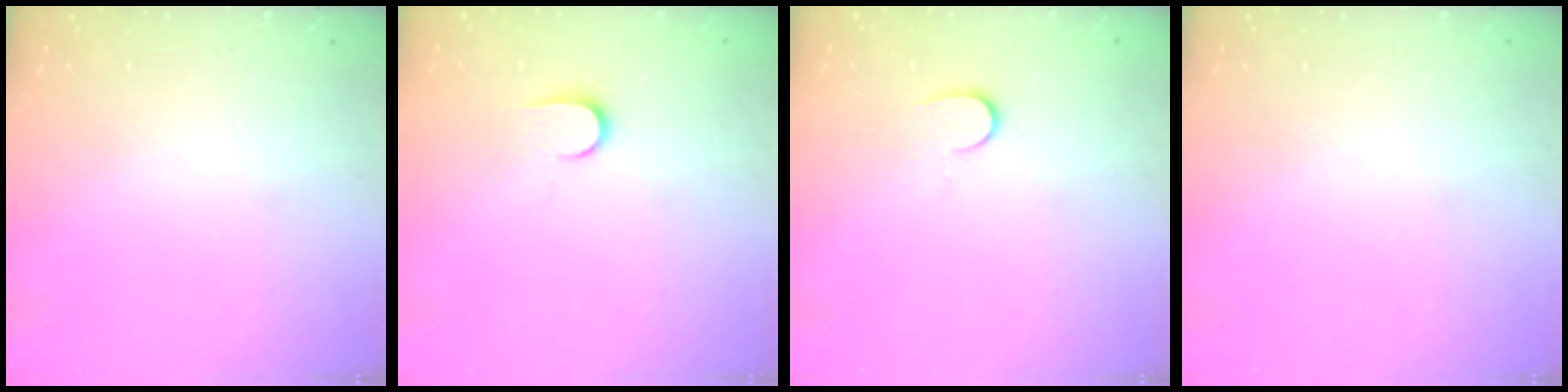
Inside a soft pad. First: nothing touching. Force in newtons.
{"total": 6.9, "press": 6.9, "slide": 0.8}
{"total": 4.0, "press": 4.0, "slide": 0.4}
{"total": 0.0}